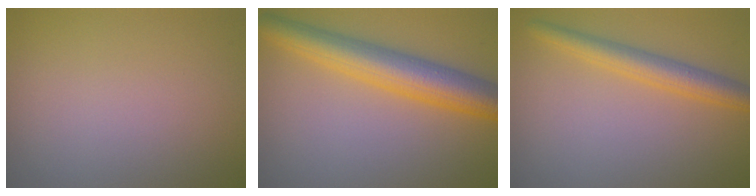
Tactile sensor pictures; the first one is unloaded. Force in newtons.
{"total": 6.5, "press": 6.5, "slide": 0.2}
{"total": 3.4, "press": 3.4, "slide": 0.1}